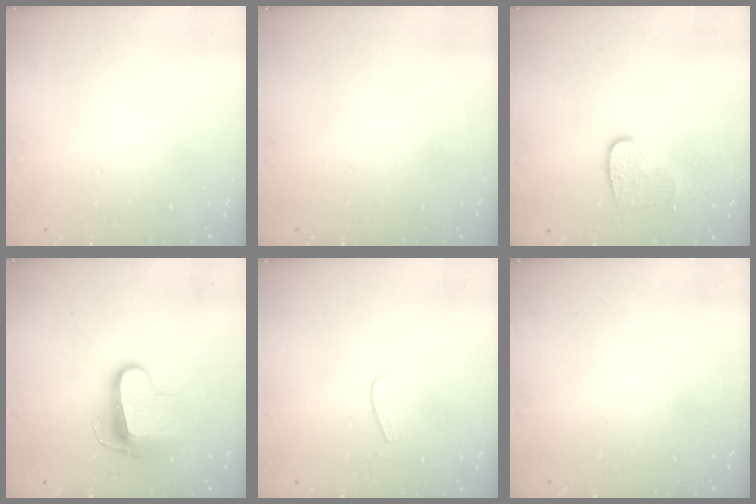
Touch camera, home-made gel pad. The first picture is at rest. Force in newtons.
{"total": 0.0}
{"total": 7.0, "press": 7.0, "slide": 0.2}
{"total": 9.8, "press": 9.8, "slide": 0.1}
{"total": 3.4, "press": 3.4, "slide": 0.3}
{"total": 0.0}